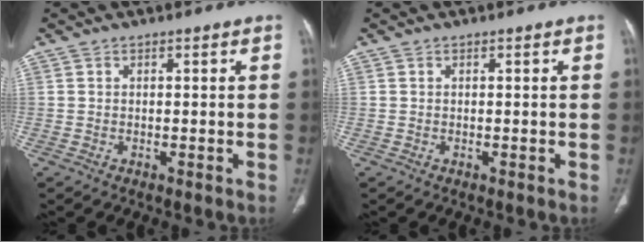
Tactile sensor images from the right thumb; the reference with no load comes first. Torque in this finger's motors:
{"motor_torque": [0.00, 0.00, 0.00, 0.00, 0.04]}